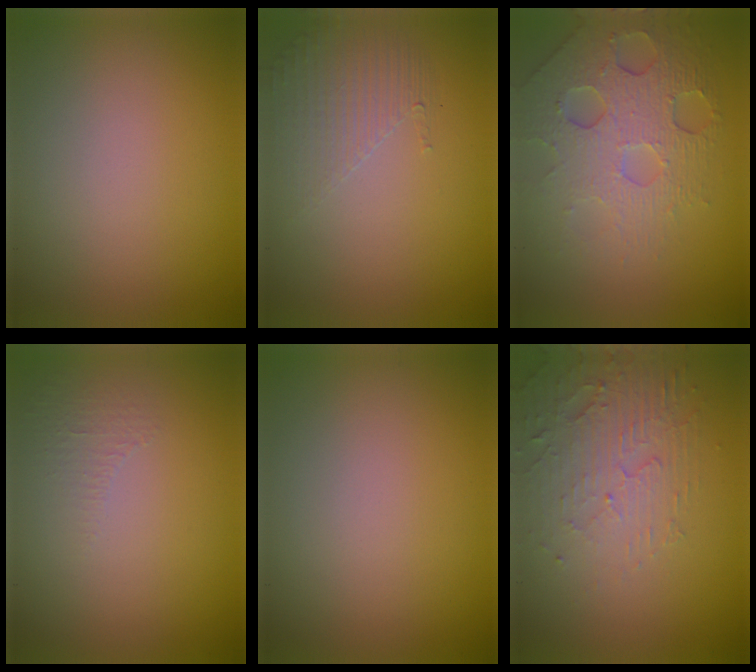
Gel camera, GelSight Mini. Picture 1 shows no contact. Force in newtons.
{"total": 1.7, "press": 0.9, "slide": 1.4}
{"total": 6.6, "press": 4.7, "slide": 4.7}
{"total": 0.8, "press": 0.4, "slide": 0.7}
{"total": 0.0}
{"total": 5.0, "press": 3.3, "slide": 3.7}